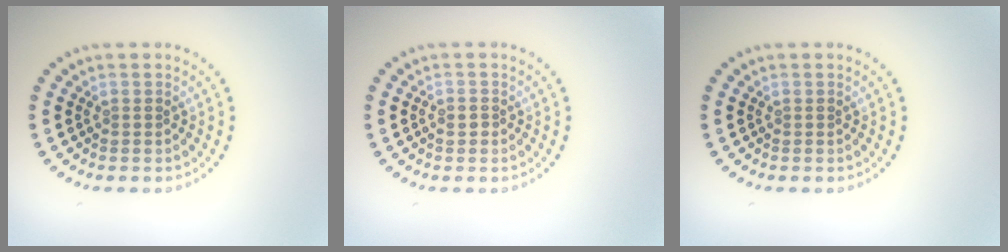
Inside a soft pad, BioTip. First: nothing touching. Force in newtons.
{"total": 0.5, "press": 0.5, "slide": 0.1}
{"total": 0.0}